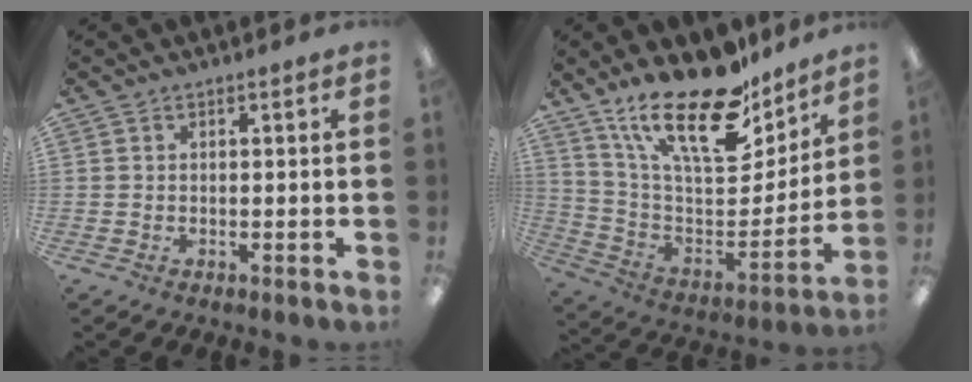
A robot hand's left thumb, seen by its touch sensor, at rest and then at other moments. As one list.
[{"total": 24.7, "force": [18.0, 9.0, 14.2], "torque": [-0.236, -0.117, 0.314]}]